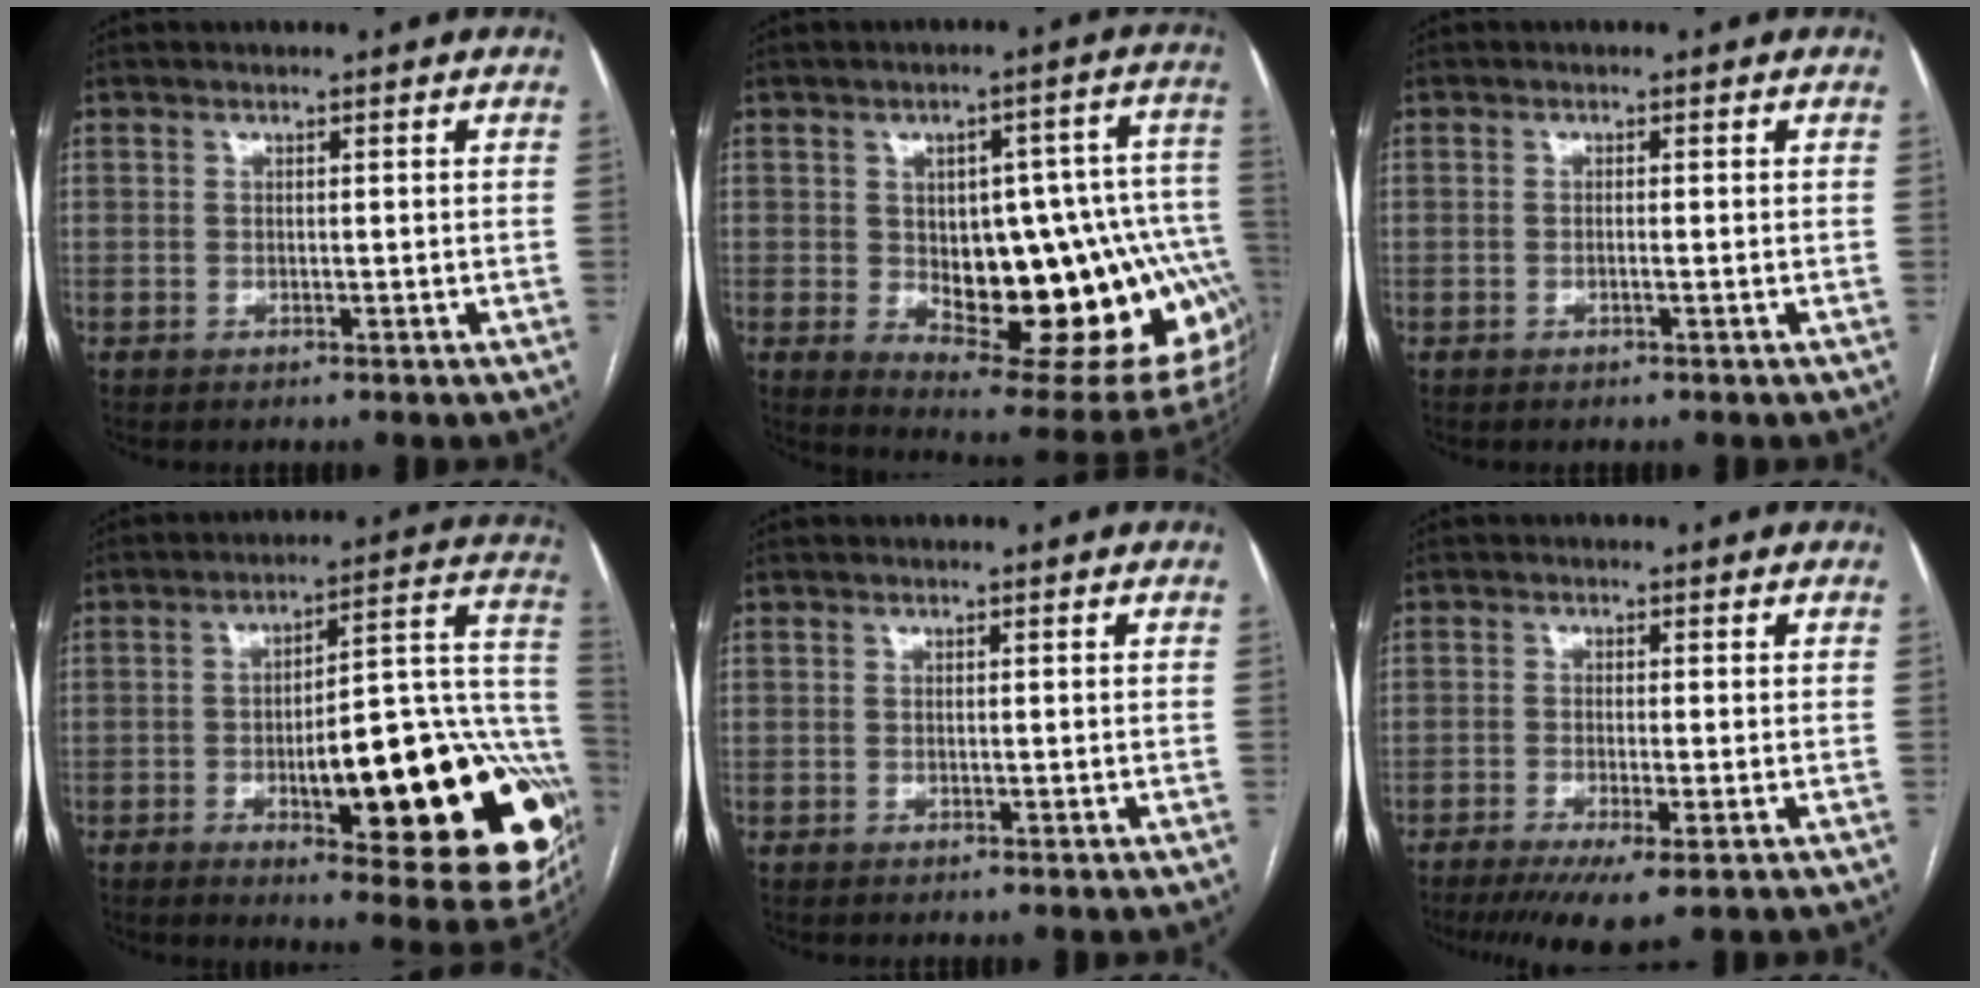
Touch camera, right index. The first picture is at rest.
{"total": 25.2, "force": [-3.5, 8.9, 23.4], "torque": [-0.236, 0.021, -0.023]}
{"total": 0.6, "force": [-0.2, -0.1, 0.5], "torque": [-0.010, 0.000, -0.003]}
{"total": 29.6, "force": [-7.5, 7.2, 27.8], "torque": [-0.260, 0.015, -0.088]}
{"total": 0.0}
{"total": 6.2, "force": [-3.6, 0.5, 5.0], "torque": [-0.081, -0.017, -0.060]}